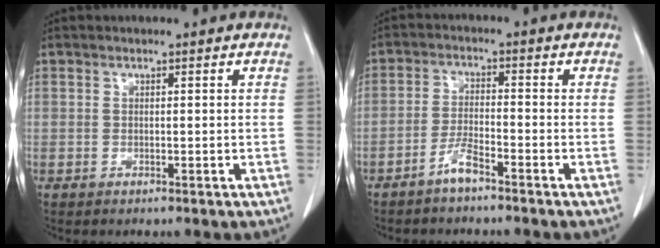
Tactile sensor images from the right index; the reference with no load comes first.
{"total": 3.6, "force": [-2.8, 0.3, 2.1], "torque": [-0.047, 0.002, -0.056]}